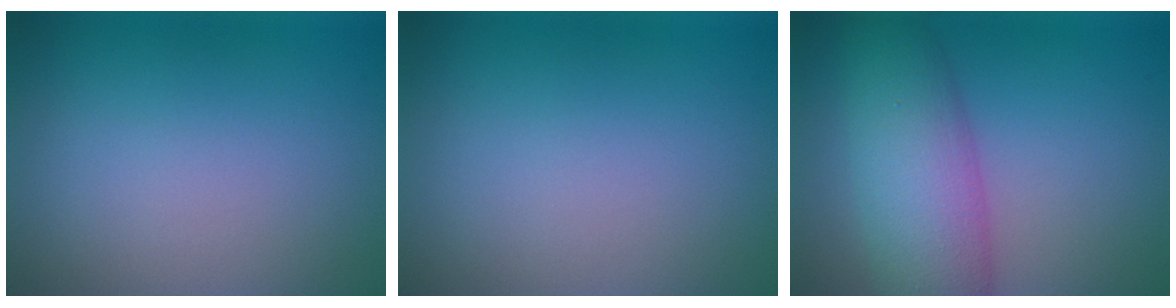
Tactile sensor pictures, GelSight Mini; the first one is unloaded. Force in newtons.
{"total": 0.0}
{"total": 7.8, "press": 7.8, "slide": 0.3}